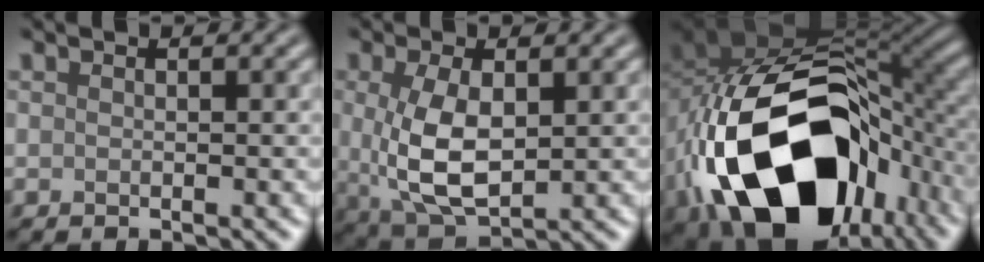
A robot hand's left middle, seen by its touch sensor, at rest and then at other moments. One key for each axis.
{"total": 6.1, "fx": 0.2, "fy": 3.1, "fz": 5.3, "tx": -0.126, "ty": -0.008, "tz": 0.012}
{"total": 20.3, "fx": -7.5, "fy": 12.8, "fz": 13.8, "tx": -0.281, "ty": -0.036, "tz": -0.106}